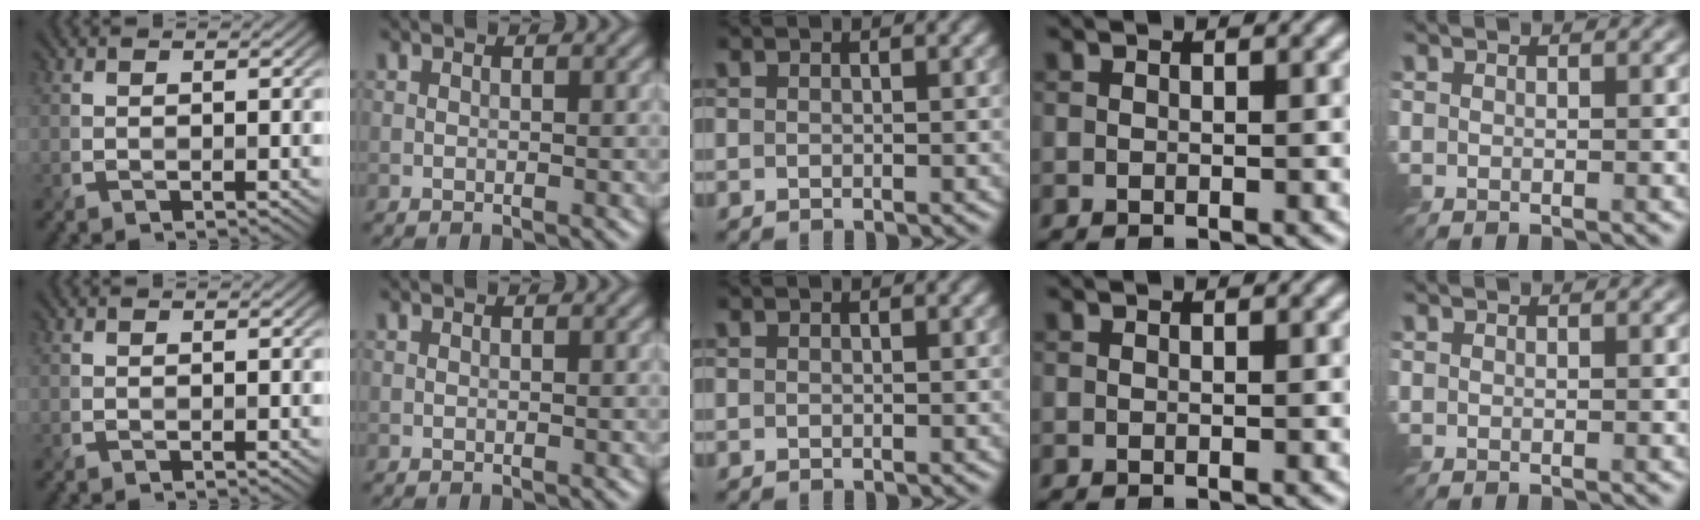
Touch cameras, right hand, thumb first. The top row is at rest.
{}